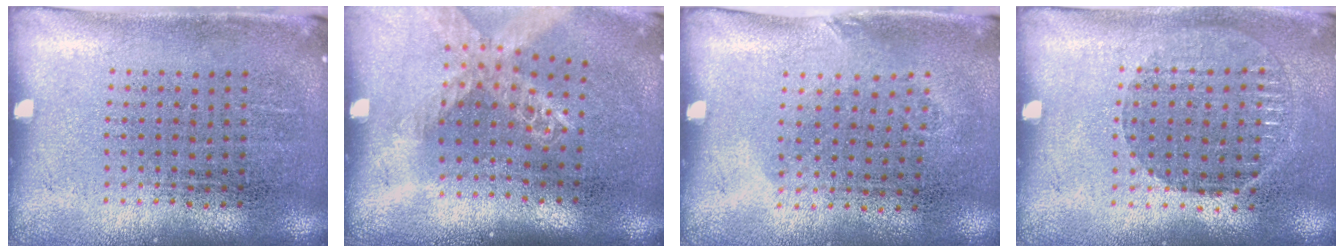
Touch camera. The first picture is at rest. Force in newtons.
{"total": 1.6, "press": 1.4, "slide": 0.8}
{"total": 0.9, "press": 0.6, "slide": 0.6}
{"total": 0.9, "press": 0.9, "slide": 0.2}